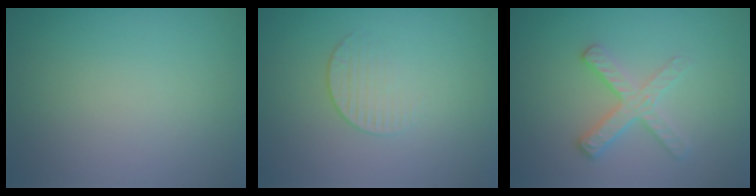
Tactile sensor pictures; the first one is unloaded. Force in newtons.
{"total": 1.5, "press": 0.7, "slide": 1.3}
{"total": 2.7, "press": 2.4, "slide": 1.2}